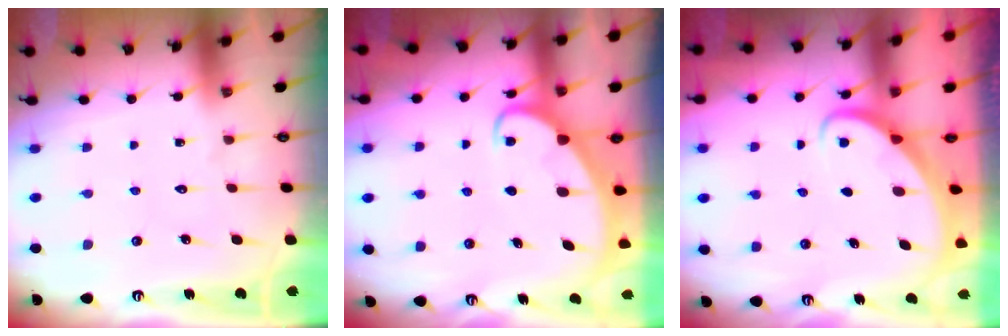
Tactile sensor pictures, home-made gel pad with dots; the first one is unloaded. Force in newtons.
{"total": 3.0, "press": 3.0, "slide": 0.4}
{"total": 2.2, "press": 2.2, "slide": 0.2}